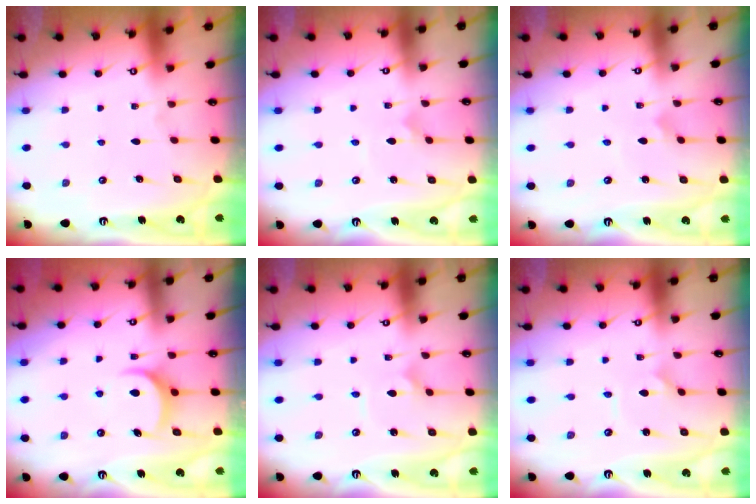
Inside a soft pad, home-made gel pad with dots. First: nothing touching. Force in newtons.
{"total": 1.3, "press": 1.3, "slide": 0.1}
{"total": 2.9, "press": 2.9, "slide": 0.2}
{"total": 8.0, "press": 7.9, "slide": 0.9}
{"total": 1.8, "press": 1.8, "slide": 0.1}
{"total": 0.7, "press": 0.7, "slide": 0.0}